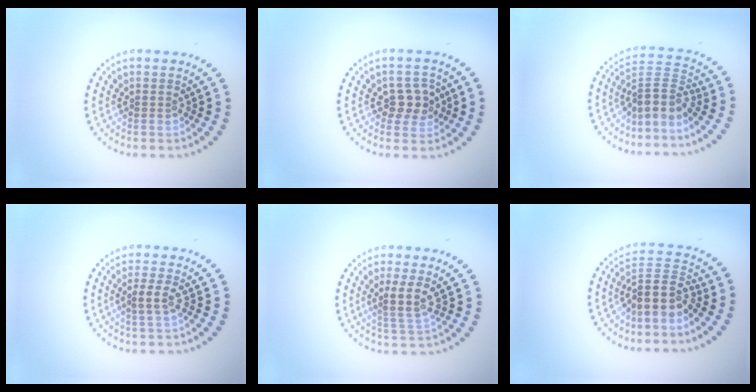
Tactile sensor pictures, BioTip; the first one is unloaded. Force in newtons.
{"total": 2.9, "press": 2.8, "slide": 0.9}
{"total": 3.4, "press": 2.5, "slide": 2.4}
{"total": 1.9, "press": 1.8, "slide": 0.7}
{"total": 2.7, "press": 2.1, "slide": 1.6}
{"total": 3.8, "press": 3.1, "slide": 2.2}